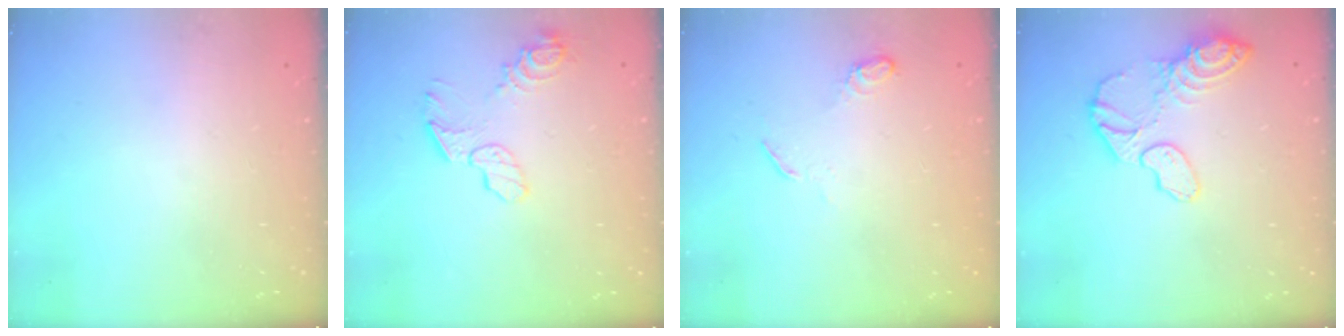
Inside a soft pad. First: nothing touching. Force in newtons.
{"total": 9.1, "press": 9.1, "slide": 0.3}
{"total": 5.1, "press": 5.1, "slide": 0.5}
{"total": 11.4, "press": 11.4, "slide": 0.9}